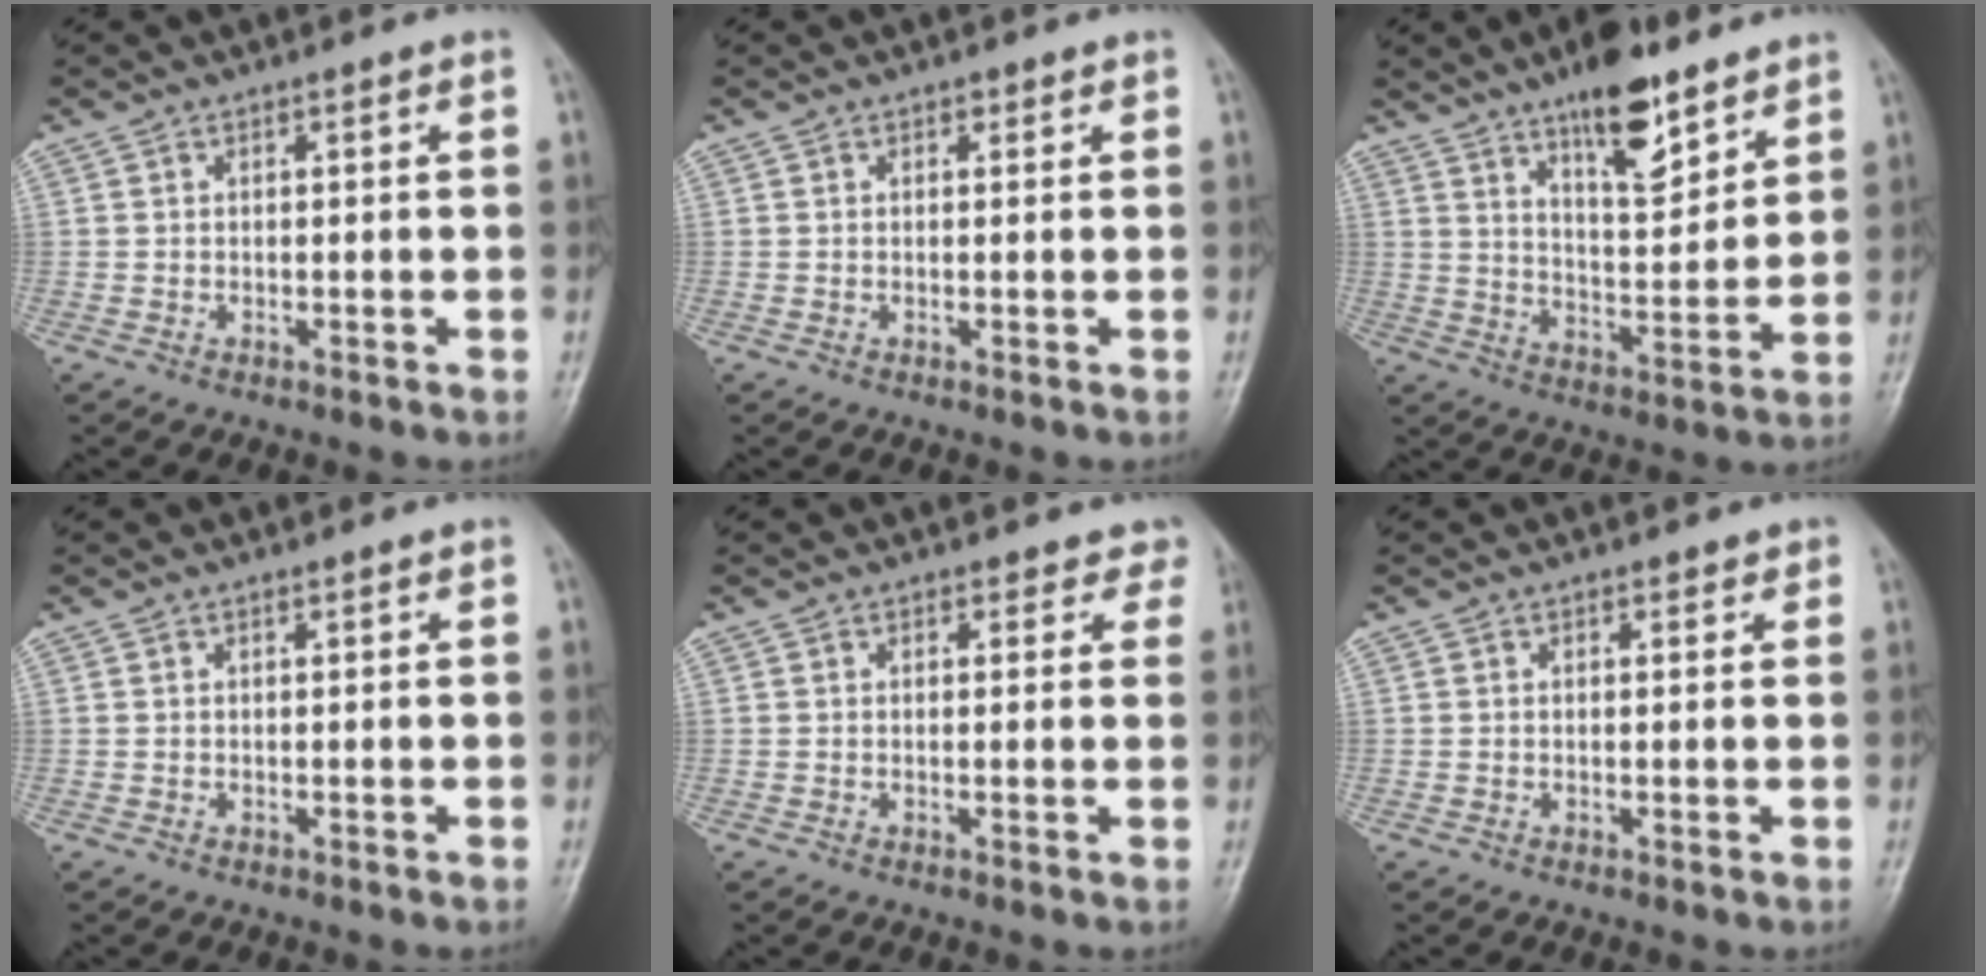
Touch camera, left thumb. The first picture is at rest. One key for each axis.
{"total": 0.6, "fx": 0.4, "fy": 0.4, "fz": 0.2, "tx": 0.002, "ty": -0.002, "tz": 0.004}
{"total": 13.0, "fx": 8.9, "fy": 4.5, "fz": 8.4, "tx": -0.103, "ty": -0.059, "tz": 0.146}
{"total": 0.0}
{"total": 3.0, "fx": 2.5, "fy": 1.6, "fz": 0.1, "tx": 0.035, "ty": -0.011, "tz": 0.010}
{"total": 1.0, "fx": 0.8, "fy": 0.6, "fz": 0.3, "tx": 0.005, "ty": -0.004, "tz": 0.006}